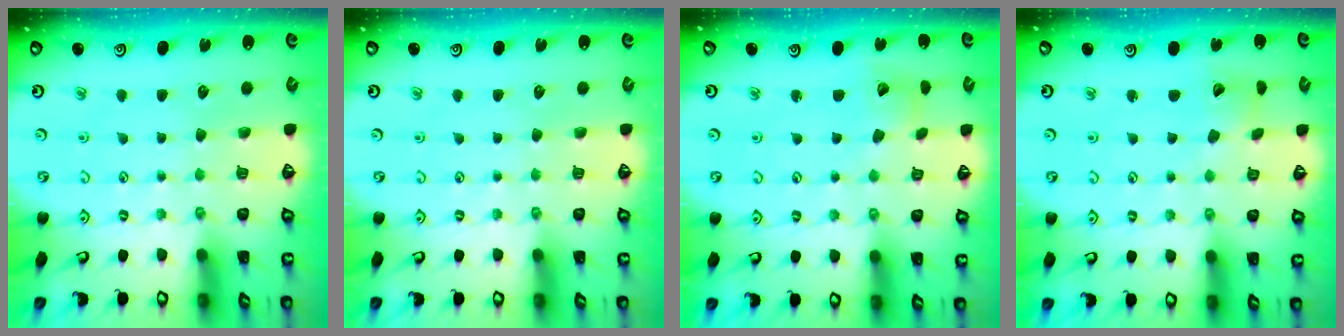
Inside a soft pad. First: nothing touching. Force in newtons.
{"total": 0.0}
{"total": 5.3, "press": 5.2, "slide": 0.6}
{"total": 5.5, "press": 5.5, "slide": 0.7}